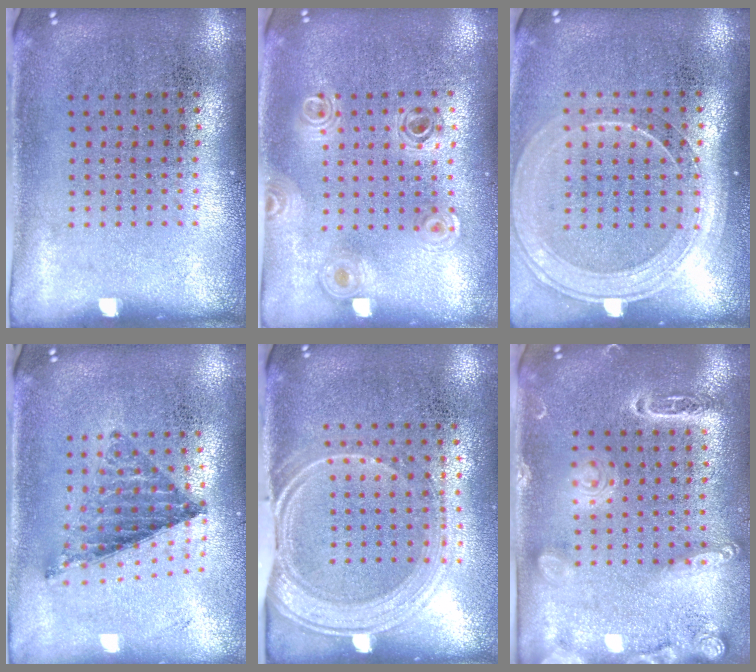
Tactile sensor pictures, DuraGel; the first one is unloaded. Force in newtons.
{"total": 0.5, "press": 0.5, "slide": 0.1}
{"total": 1.8, "press": 1.6, "slide": 0.8}
{"total": 0.8, "press": 0.8, "slide": 0.1}
{"total": 1.7, "press": 1.4, "slide": 1.0}
{"total": 2.0, "press": 1.9, "slide": 0.6}